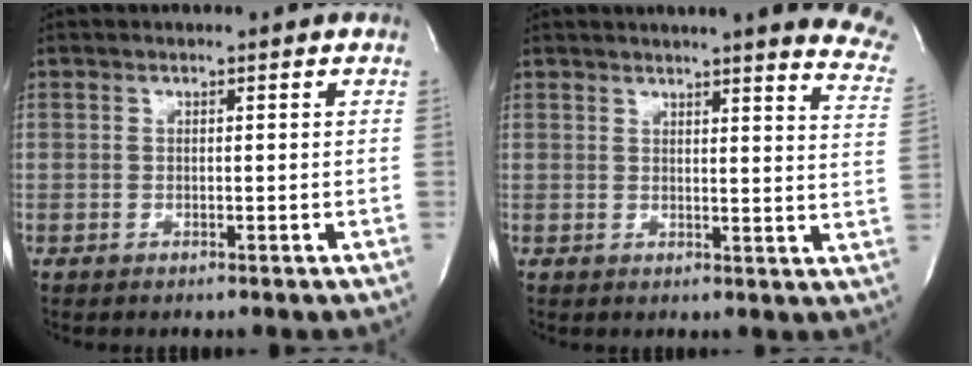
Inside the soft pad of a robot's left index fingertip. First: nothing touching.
{"total": 16.5, "force": [13.9, 1.7, 8.6], "torque": [-0.095, -0.041, 0.143]}